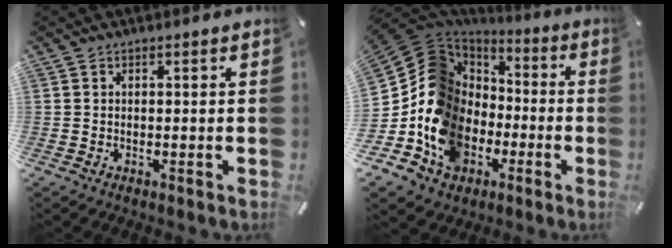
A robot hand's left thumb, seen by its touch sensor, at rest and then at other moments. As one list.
[{"total": 15.9, "force": [-3.9, 14.0, 6.5], "torque": [-0.175, -0.002, -0.062]}]